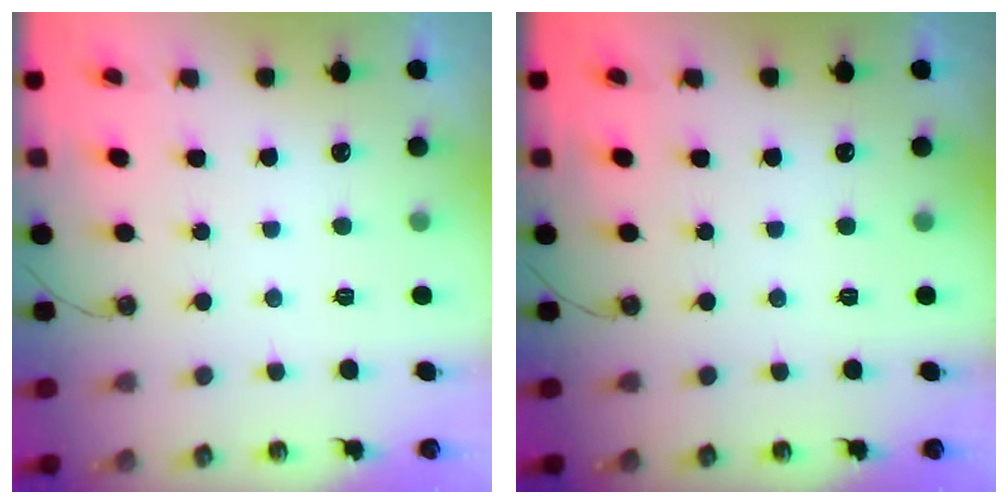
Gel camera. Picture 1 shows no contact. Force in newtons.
{"total": 0.0}